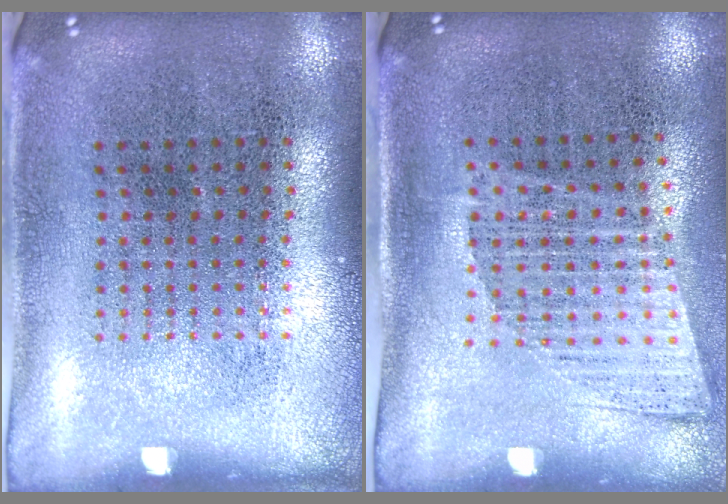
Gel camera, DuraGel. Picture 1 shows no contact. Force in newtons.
{"total": 1.2, "press": 1.0, "slide": 0.7}